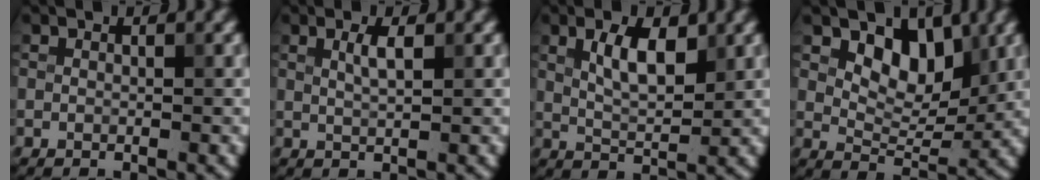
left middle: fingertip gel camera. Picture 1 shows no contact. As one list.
[{"total": 1.6, "force": [0.7, 0.4, 1.4], "torque": [-0.028, 0.001, 0.011]}, {"total": 3.8, "force": [1.6, 1.5, 3.1], "torque": [-0.062, 0.002, 0.031]}, {"total": 4.9, "force": [2.5, 2.9, 3.1], "torque": [-0.047, -0.013, 0.033]}]